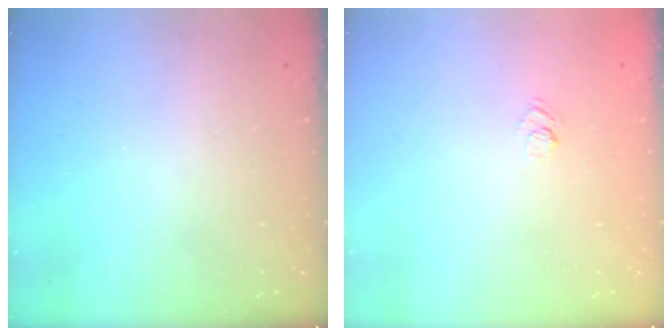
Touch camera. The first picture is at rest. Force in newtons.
{"total": 3.6, "press": 3.4, "slide": 1.3}